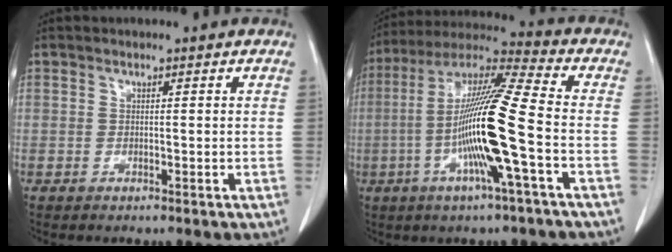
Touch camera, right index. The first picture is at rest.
{"total": 16.6, "force": [-3.7, -0.4, 16.2], "torque": [-0.315, -0.001, -0.081]}